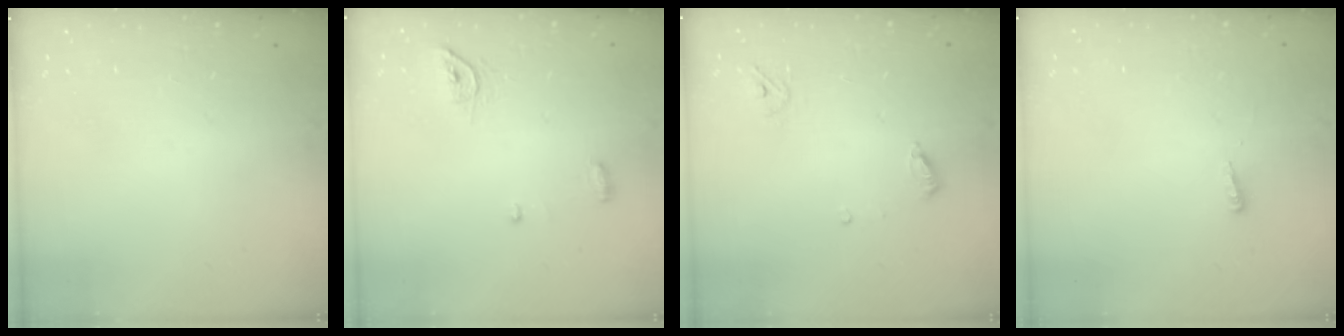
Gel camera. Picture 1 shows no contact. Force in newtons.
{"total": 5.2, "press": 5.2, "slide": 0.1}
{"total": 3.6, "press": 3.6, "slide": 0.3}
{"total": 3.1, "press": 3.0, "slide": 0.9}